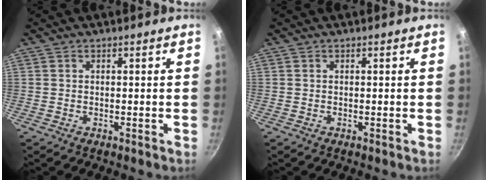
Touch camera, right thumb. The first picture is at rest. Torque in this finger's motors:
{"motor_torque": [-0.03, 0.03, -0.01, 0.04, 0.00]}